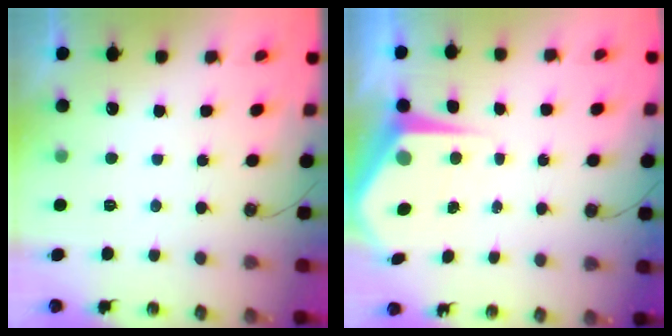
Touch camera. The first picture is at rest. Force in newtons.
{"total": 7.2, "press": 7.2, "slide": 0.5}